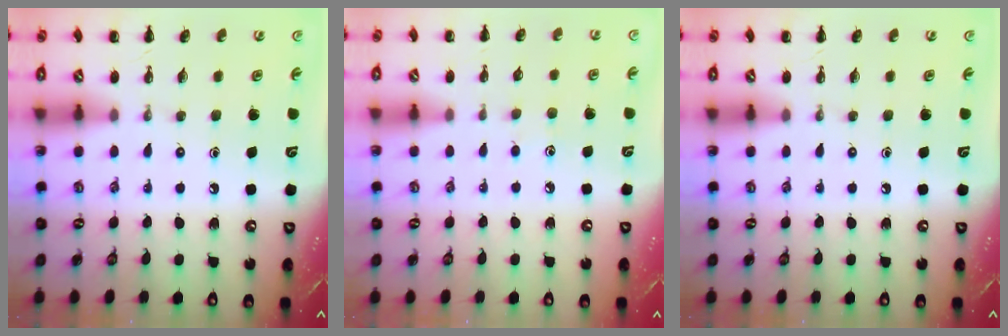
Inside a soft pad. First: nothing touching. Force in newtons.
{"total": 3.7, "press": 3.6, "slide": 1.0}
{"total": 0.0}